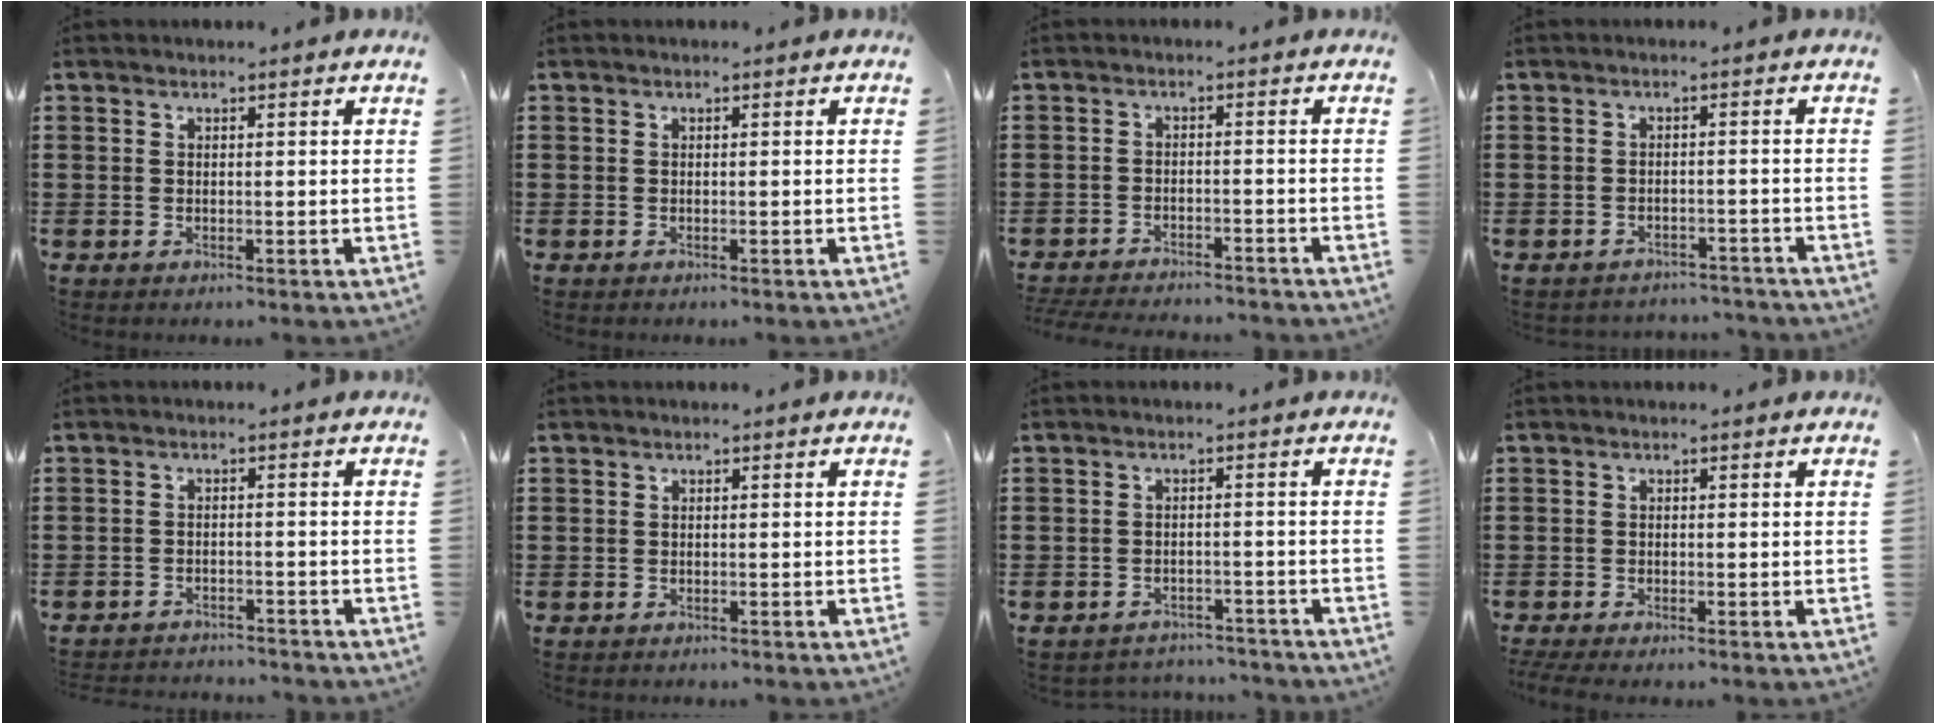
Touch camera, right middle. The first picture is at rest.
{"total": 0.0}
{"total": 3.4, "force": [-3.4, 0.2, 0.4], "torque": [-0.015, -0.001, -0.073]}
{"total": 2.2, "force": [-2.2, 0.3, -0.1], "torque": [-0.006, 0.001, -0.047]}
{"total": 2.3, "force": [-2.3, 0.2, -0.1], "torque": [-0.006, 0.001, -0.050]}
{"total": 0.5, "force": [-0.3, 0.4, -0.1], "torque": [0.003, 0.005, -0.009]}
{"total": 2.4, "force": [-2.4, 0.4, -0.1], "torque": [-0.007, 0.000, -0.052]}
{"total": 0.9, "force": [-0.8, 0.1, 0.3], "torque": [-0.007, -0.004, -0.015]}